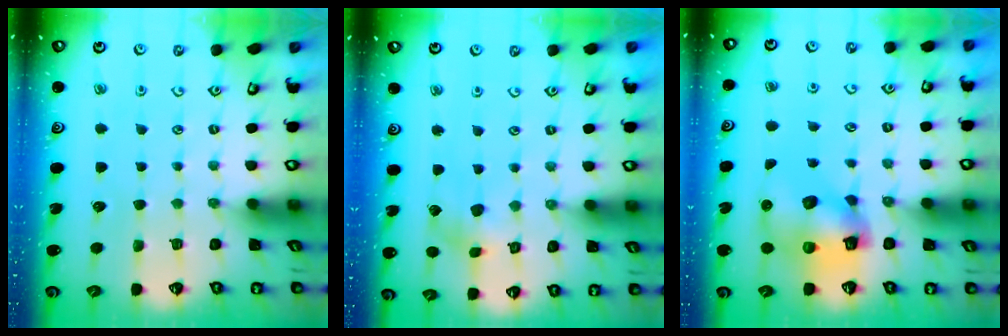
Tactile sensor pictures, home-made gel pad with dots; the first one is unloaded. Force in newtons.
{"total": 5.4, "press": 5.3, "slide": 0.7}
{"total": 11.0, "press": 10.9, "slide": 1.8}